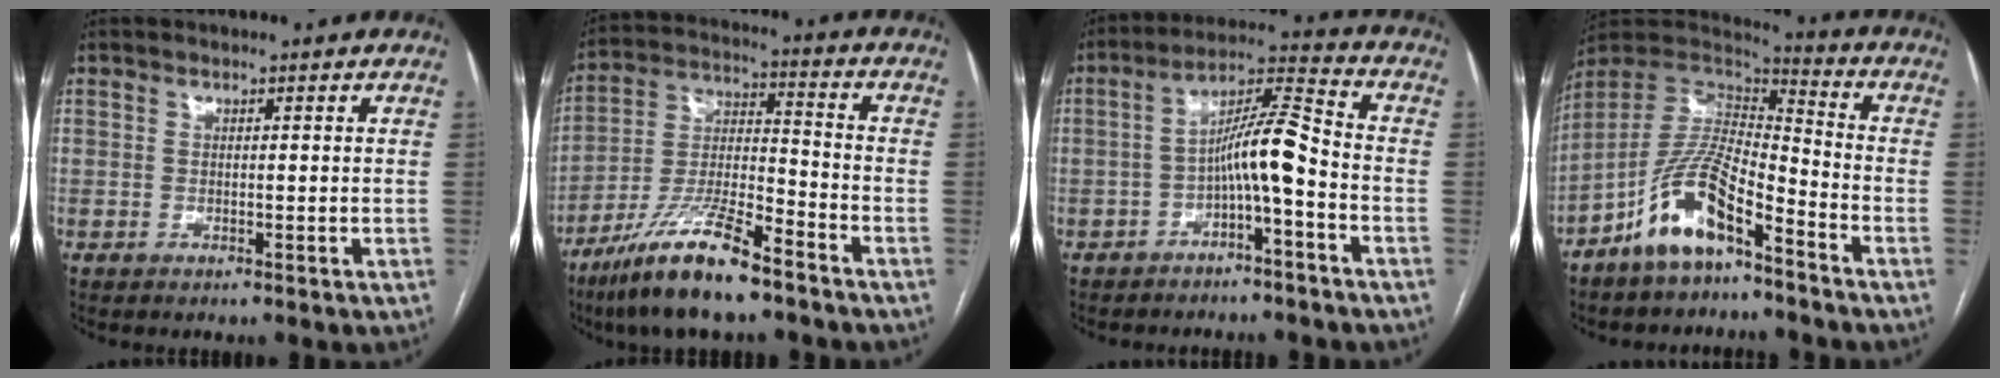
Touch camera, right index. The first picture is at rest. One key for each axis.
{"total": 14.5, "fx": -10.2, "fy": 2.2, "fz": 10.0, "tx": -0.202, "ty": -0.015, "tz": -0.187}
{"total": 8.4, "fx": -2.8, "fy": 0.8, "fz": 7.9, "tx": -0.136, "ty": 0.032, "tz": -0.048}
{"total": 12.2, "fx": -7.7, "fy": 3.5, "fz": 8.8, "tx": -0.180, "ty": 0.014, "tz": -0.146}